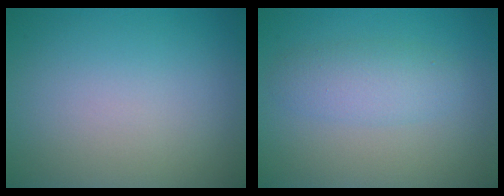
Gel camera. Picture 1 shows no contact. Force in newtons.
{"total": 2.9, "press": 2.9, "slide": 0.1}